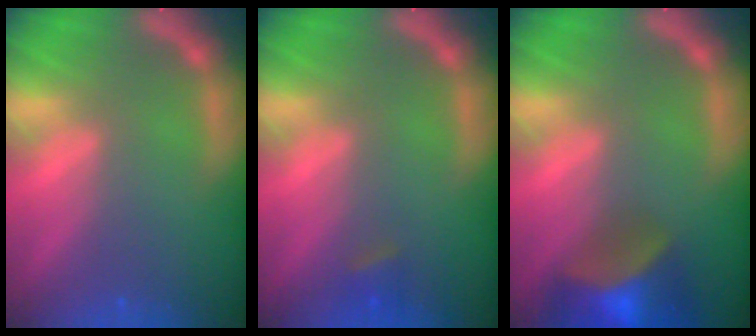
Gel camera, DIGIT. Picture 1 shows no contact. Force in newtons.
{"total": 1.4}
{"total": 9.0}